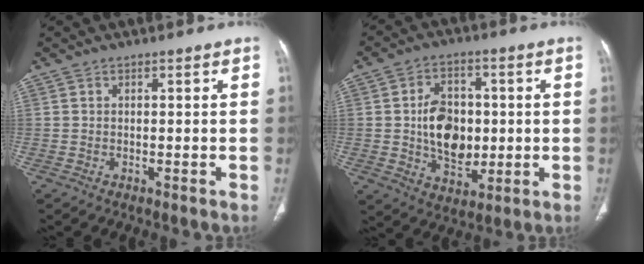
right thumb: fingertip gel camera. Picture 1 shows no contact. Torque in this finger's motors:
{"motor_torque": [0.04, -0.11, 0.86, -0.57, 0.29]}